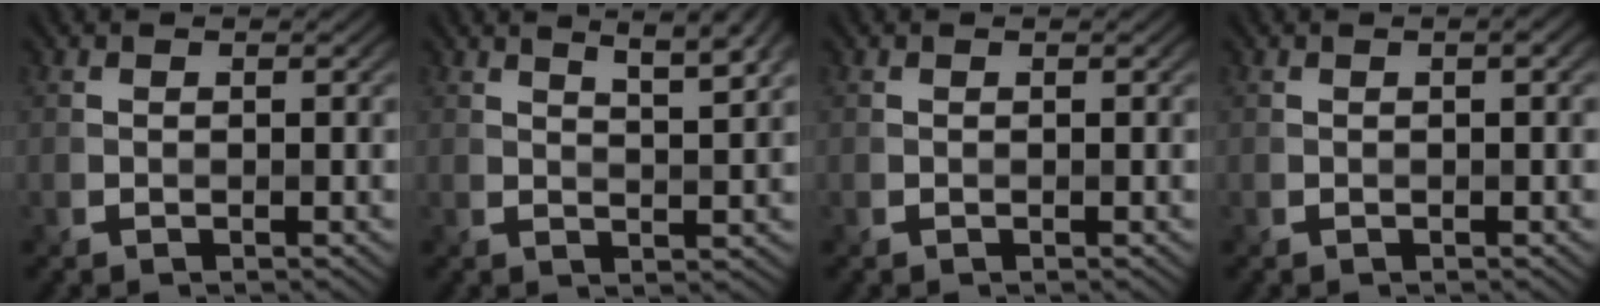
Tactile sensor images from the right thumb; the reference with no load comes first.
{"total": 6.0, "force": [3.8, 1.3, 4.5], "torque": [-0.068, 0.007, 0.059]}
{"total": 0.0}
{"total": 0.9, "force": [0.2, 0.1, 0.9], "torque": [-0.016, 0.005, 0.004]}